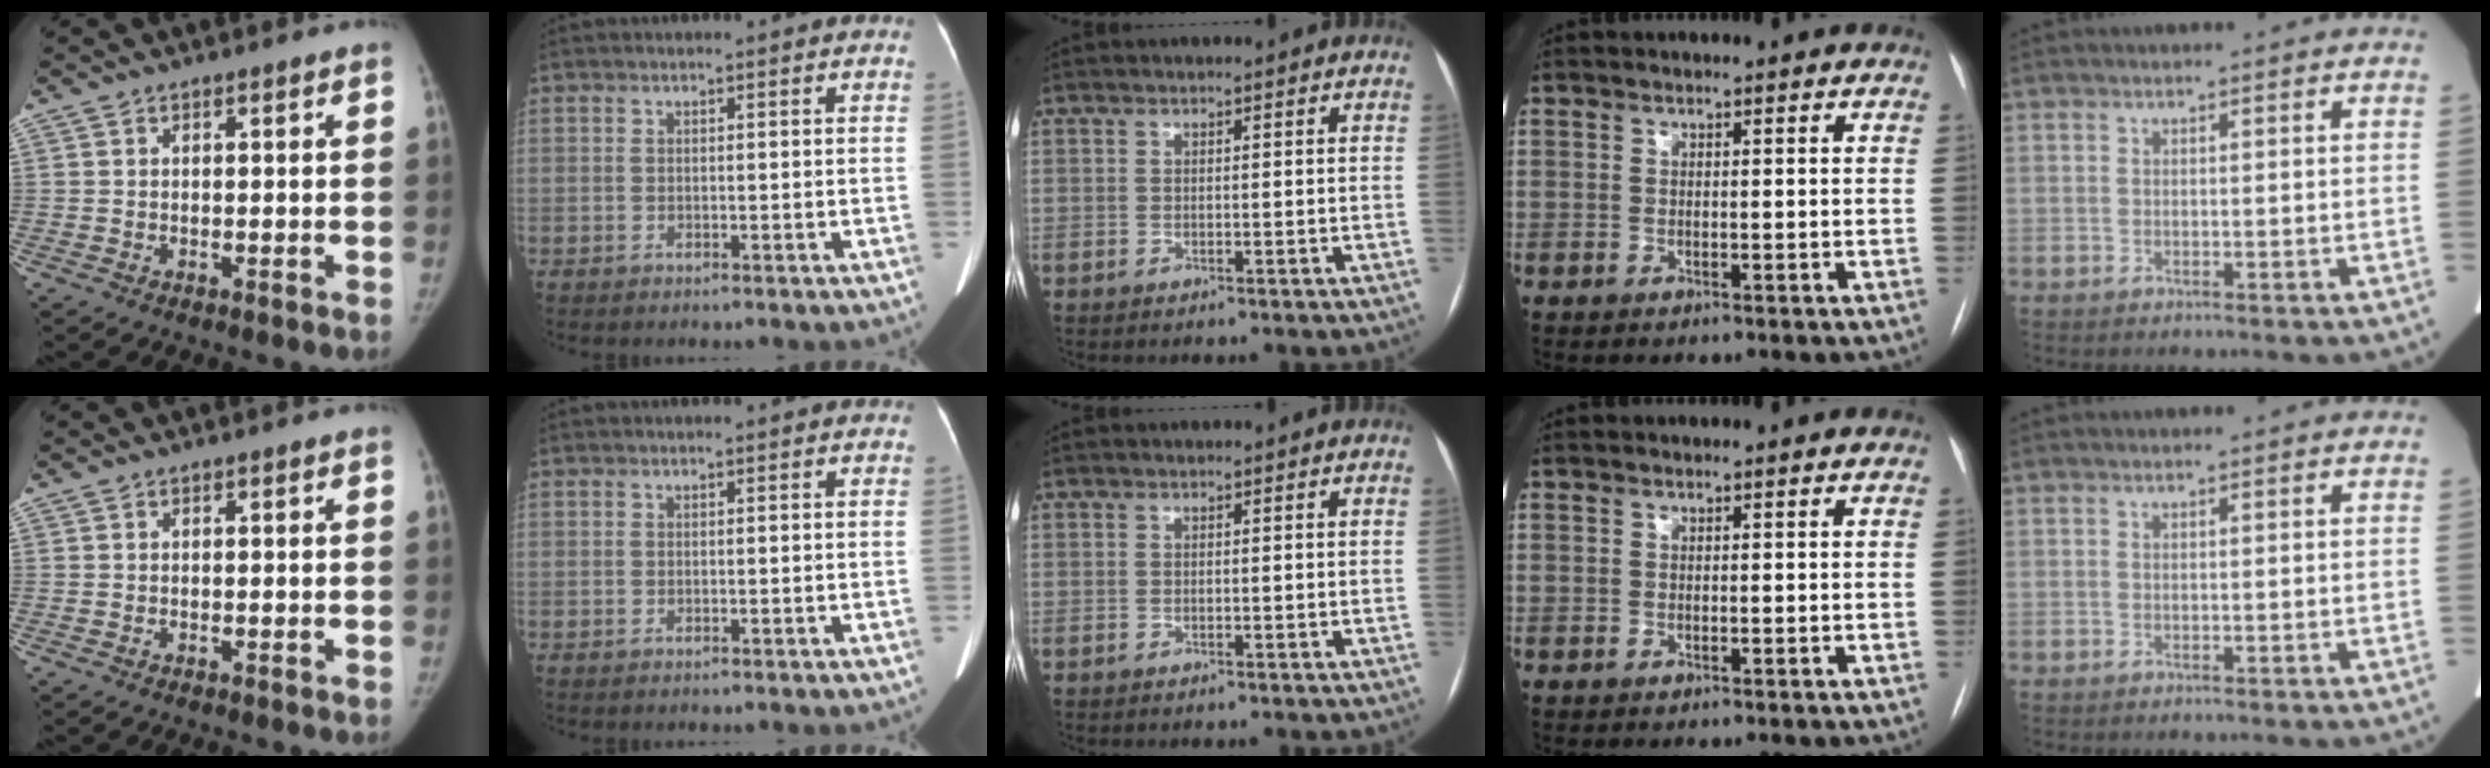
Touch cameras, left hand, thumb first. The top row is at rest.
{}